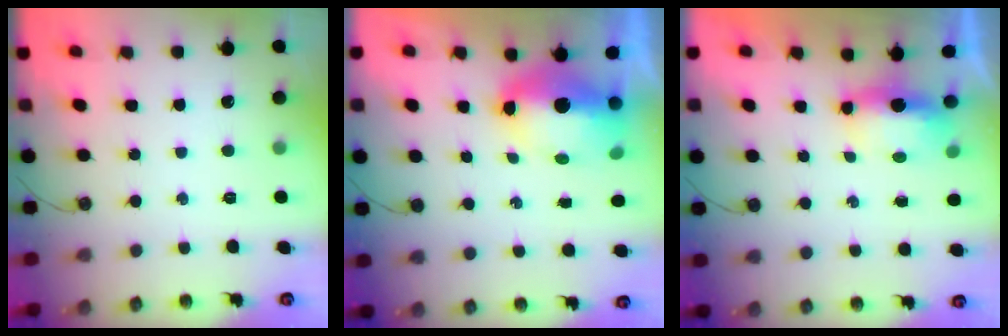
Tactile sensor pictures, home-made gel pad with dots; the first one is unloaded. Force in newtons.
{"total": 10.3, "press": 10.1, "slide": 1.7}
{"total": 5.9, "press": 5.8, "slide": 1.2}